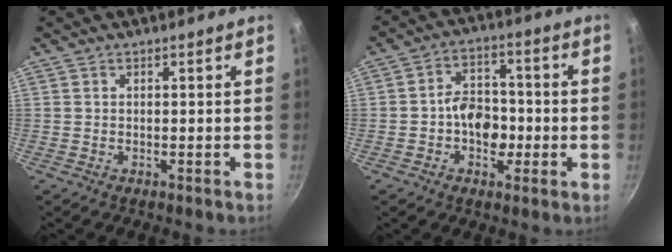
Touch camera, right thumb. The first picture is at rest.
{"total": 8.6, "force": [-1.6, 6.2, 5.8], "torque": [-0.054, 0.018, -0.034]}